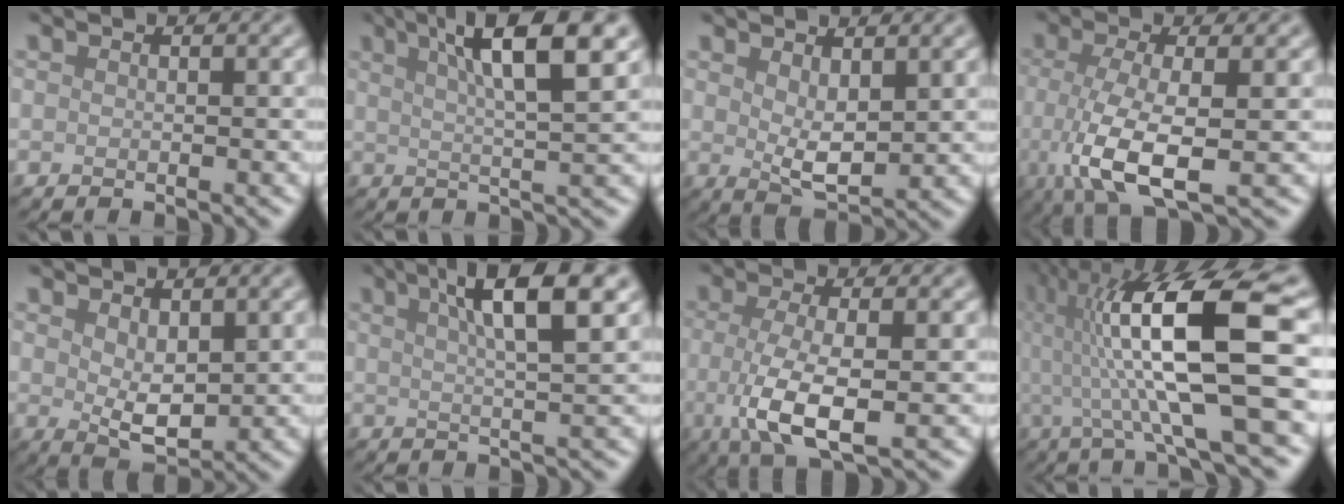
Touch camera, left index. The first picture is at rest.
{"total": 8.3, "force": [3.7, 1.7, 7.2], "torque": [-0.089, 0.016, 0.053]}
{"total": 3.5, "force": [1.4, 1.5, 2.8], "torque": [-0.055, -0.008, 0.029]}
{"total": 6.8, "force": [-1.3, 2.2, 6.3], "torque": [-0.135, -0.016, -0.021]}
{"total": 3.7, "force": [1.3, 1.9, 2.9], "torque": [-0.057, -0.008, 0.030]}
{"total": 7.3, "force": [3.2, 1.6, 6.3], "torque": [-0.074, 0.015, 0.039]}
{"total": 6.0, "force": [-0.9, 1.9, 5.6], "torque": [-0.112, -0.014, -0.015]}
{"total": 13.3, "force": [1.2, 2.9, 12.9], "torque": [-0.215, 0.021, 0.020]}